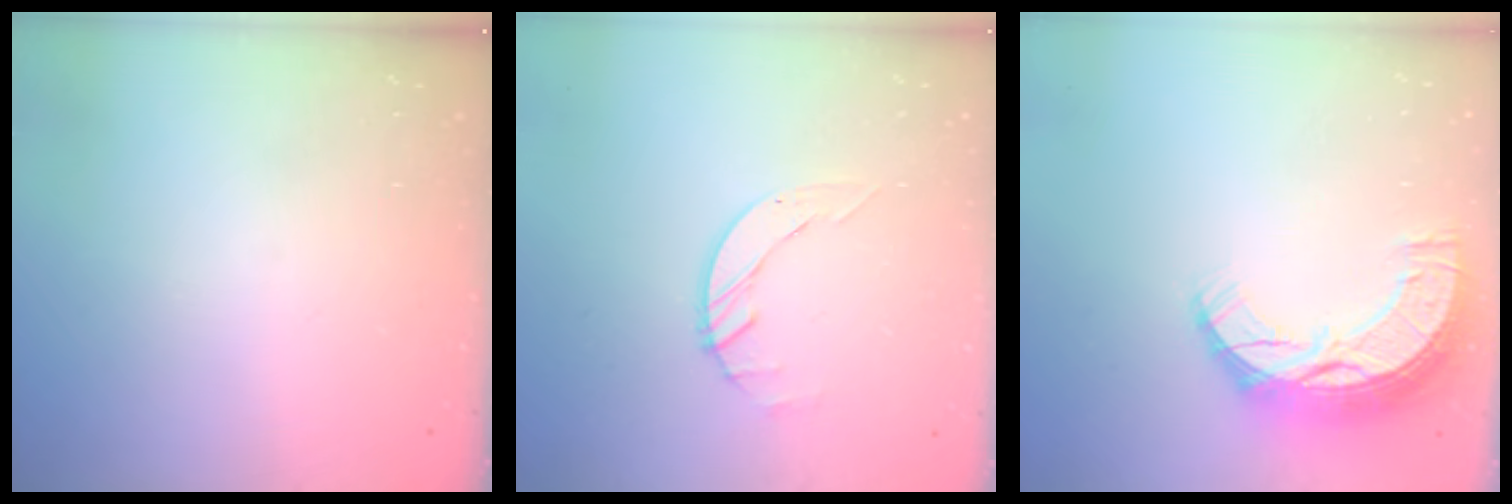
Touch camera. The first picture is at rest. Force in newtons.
{"total": 2.6, "press": 2.6, "slide": 0.3}
{"total": 12.3, "press": 12.2, "slide": 0.9}